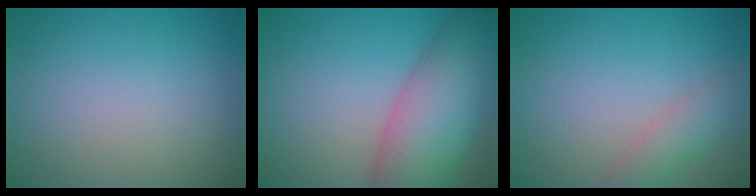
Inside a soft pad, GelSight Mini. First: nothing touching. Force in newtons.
{"total": 10.1, "press": 10.1, "slide": 0.6}
{"total": 2.5, "press": 2.5, "slide": 0.1}